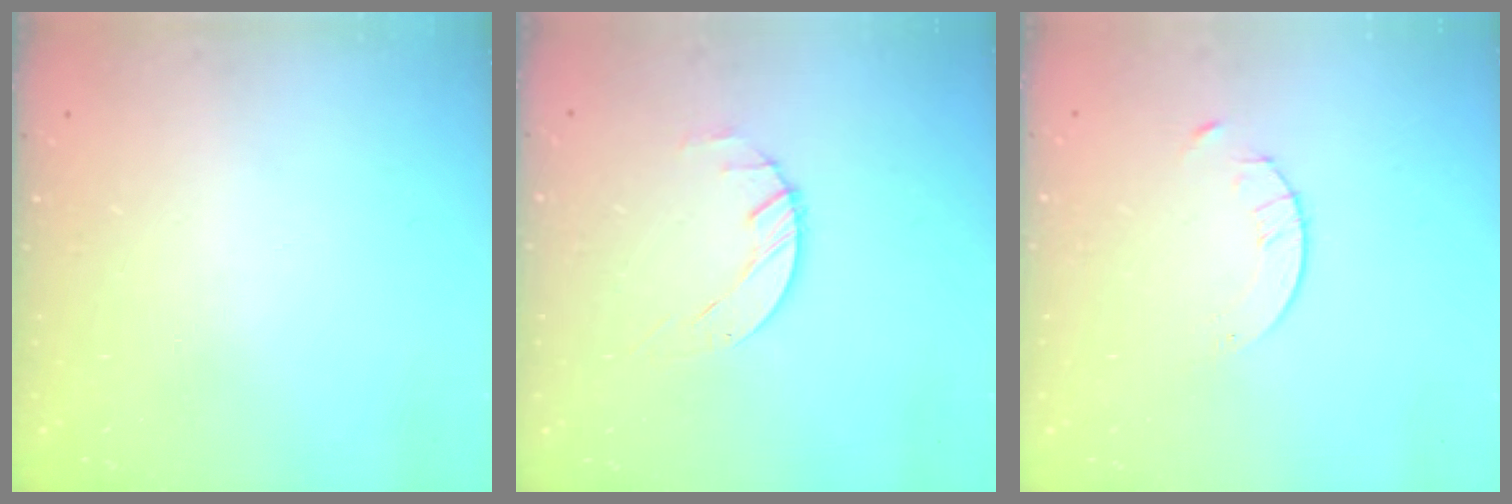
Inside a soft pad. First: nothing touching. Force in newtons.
{"total": 1.4, "press": 1.4, "slide": 0.2}
{"total": 2.1, "press": 2.1, "slide": 0.3}